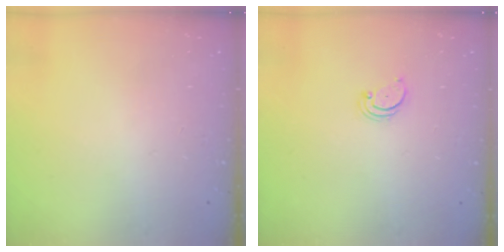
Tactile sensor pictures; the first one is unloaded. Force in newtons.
{"total": 2.2, "press": 2.2, "slide": 0.2}